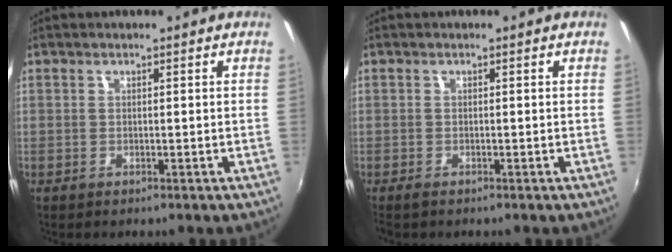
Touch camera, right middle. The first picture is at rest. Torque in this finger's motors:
{"motor_torque": [0.07, -0.08, 0.02, 0.00]}